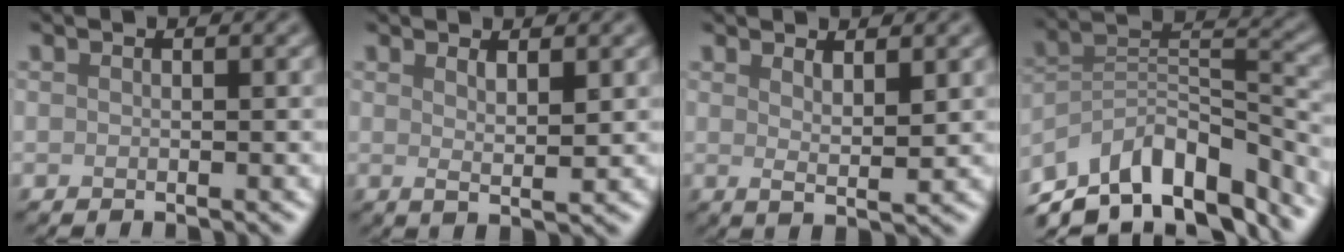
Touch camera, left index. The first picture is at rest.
{"total": 1.8, "force": [1.0, 0.4, 1.5], "torque": [-0.025, -0.007, 0.017]}
{"total": 2.3, "force": [1.4, 0.5, 1.7], "torque": [-0.027, -0.008, 0.025]}
{"total": 11.7, "force": [-8.3, 5.2, 6.5], "torque": [-0.111, 0.023, -0.159]}